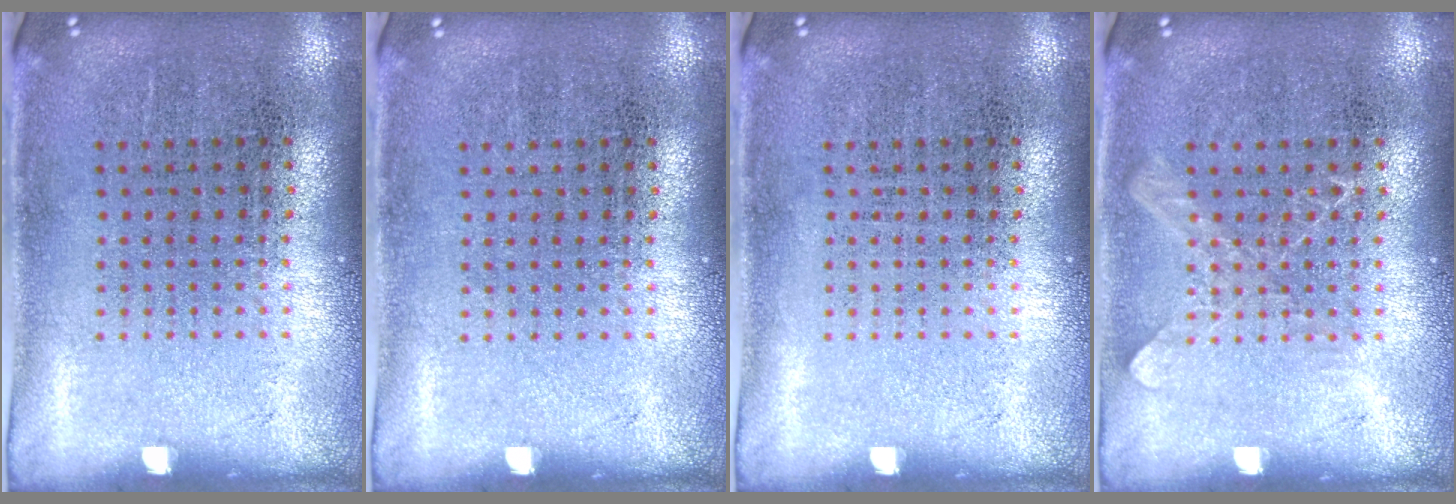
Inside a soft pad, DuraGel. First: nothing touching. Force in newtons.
{"total": 0.0}
{"total": 0.0}
{"total": 1.0, "press": 1.0, "slide": 0.3}